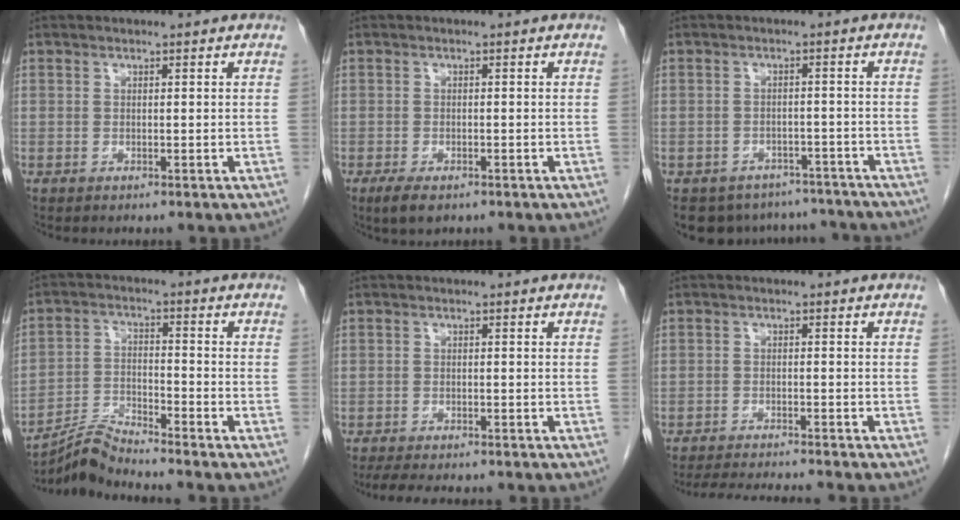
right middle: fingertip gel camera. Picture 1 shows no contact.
{"total": 3.2, "force": [-2.0, 1.2, 2.1], "torque": [-0.046, -0.007, -0.029]}
{"total": 11.1, "force": [-9.8, 5.0, 1.5], "torque": [-0.022, 0.012, -0.114]}
{"total": 5.8, "force": [-5.7, -1.2, 0.4], "torque": [-0.018, -0.008, -0.108]}
{"total": 7.4, "force": [-6.3, 1.9, 3.4], "torque": [-0.052, -0.011, -0.091]}
{"total": 8.8, "force": [-8.3, -0.3, 3.1], "torque": [-0.044, -0.013, -0.126]}